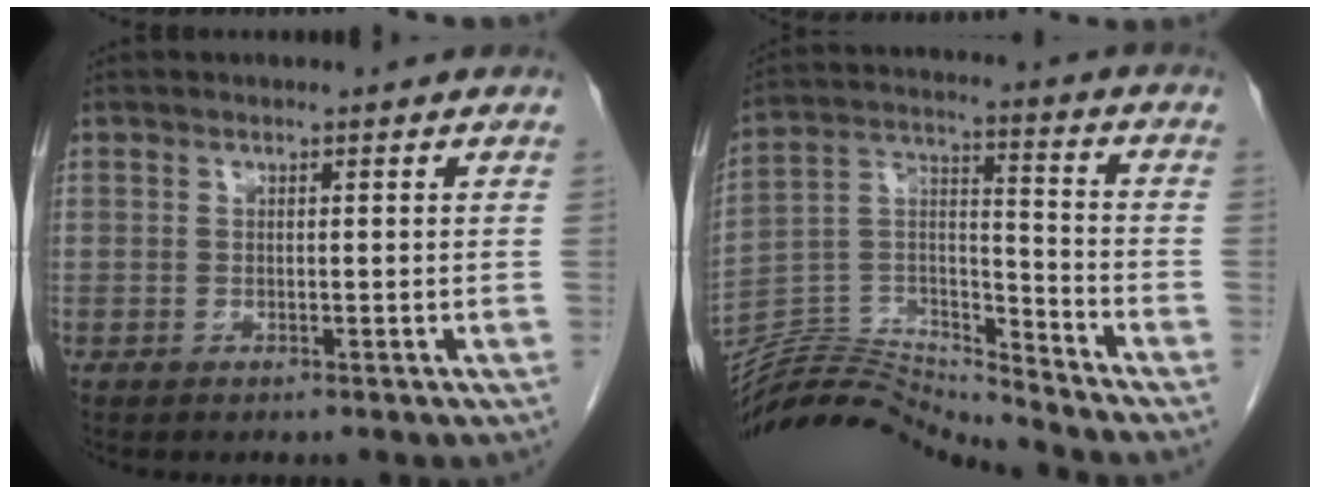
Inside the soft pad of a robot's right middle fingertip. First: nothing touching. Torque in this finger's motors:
{"motor_torque": [-0.19, -0.70, -0.19, -0.01]}